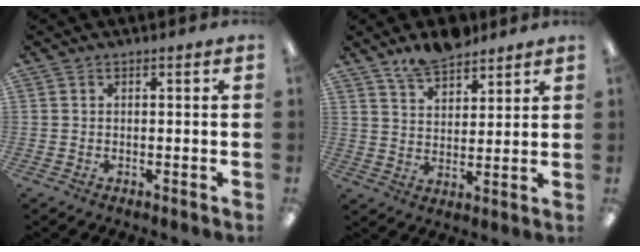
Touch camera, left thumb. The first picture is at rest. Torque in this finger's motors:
{"motor_torque": [0.10, 0.08, -0.13, -0.24, 0.05]}